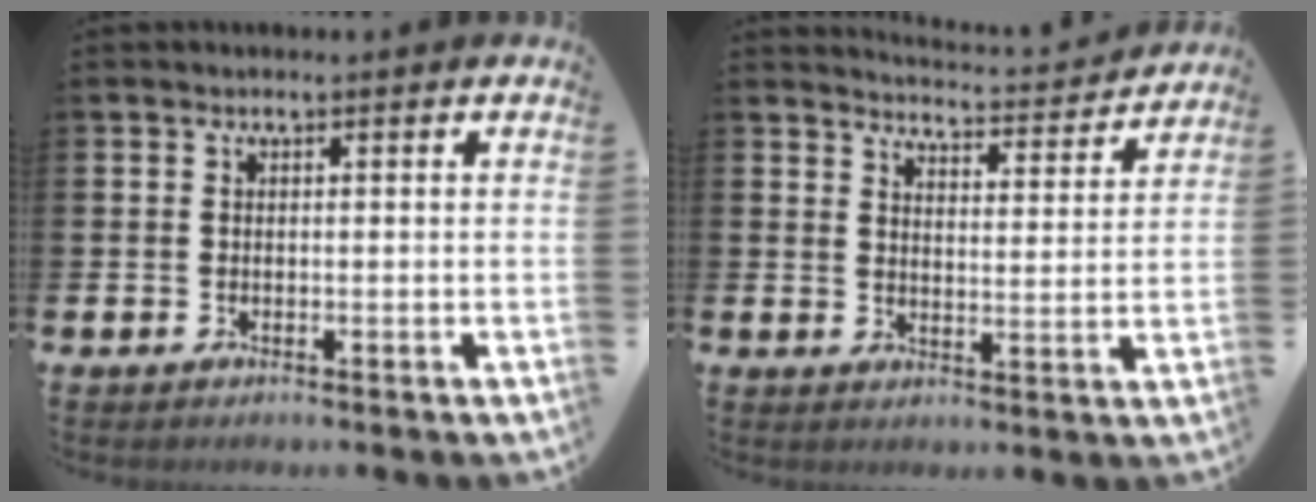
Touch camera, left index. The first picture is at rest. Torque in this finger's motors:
{"motor_torque": [0.62, -1.52, -0.03, -0.01]}